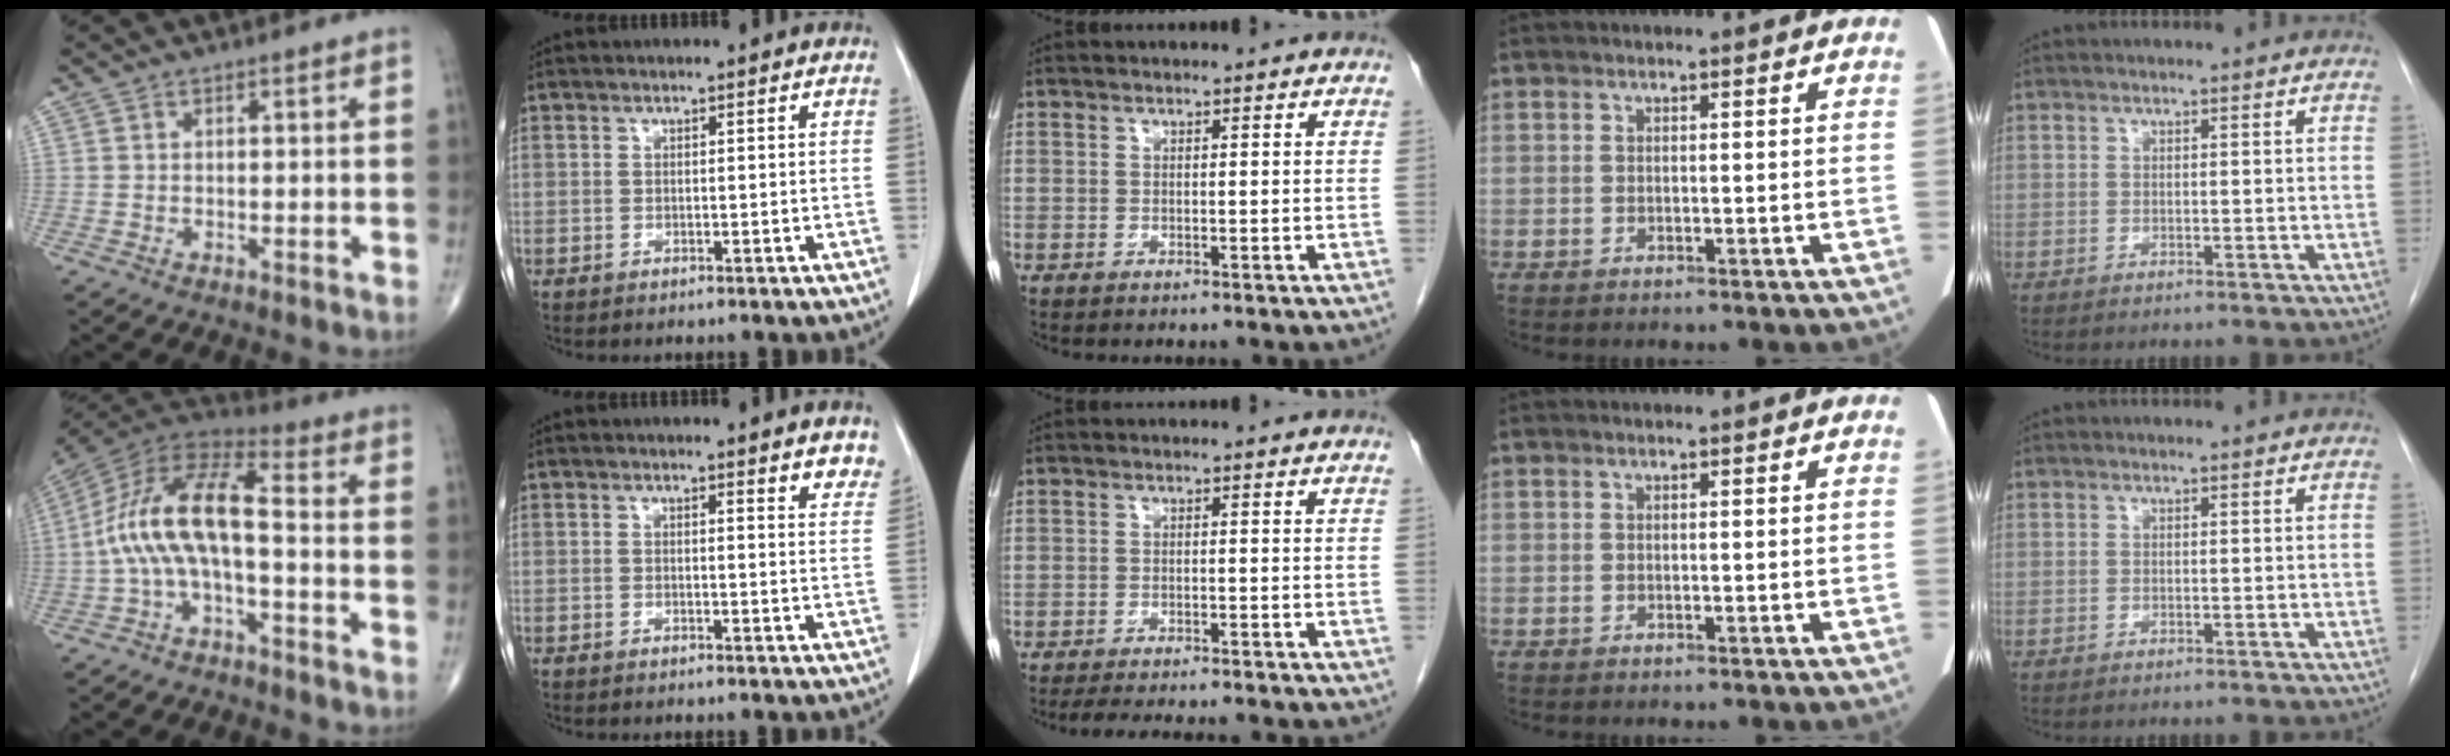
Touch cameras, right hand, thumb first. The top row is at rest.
{"thumb": {"total": 14.5, "force": [-2.5, 5.6, 13.1], "torque": [-0.258, 0.065, -0.058]}, "index": {"total": 4.2, "force": [3.9, 0.9, 1.5], "torque": [-0.006, -0.018, 0.027]}, "middle": {"total": 10.4, "force": [-9.0, 1.7, 4.9], "torque": [-0.061, -0.010, -0.116]}}